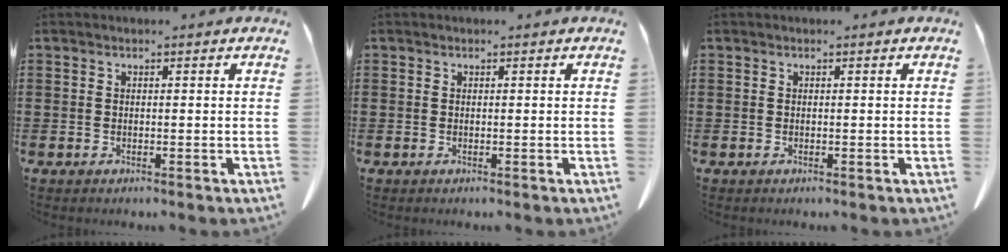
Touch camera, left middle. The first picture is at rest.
{"total": 0.0}
{"total": 0.0}